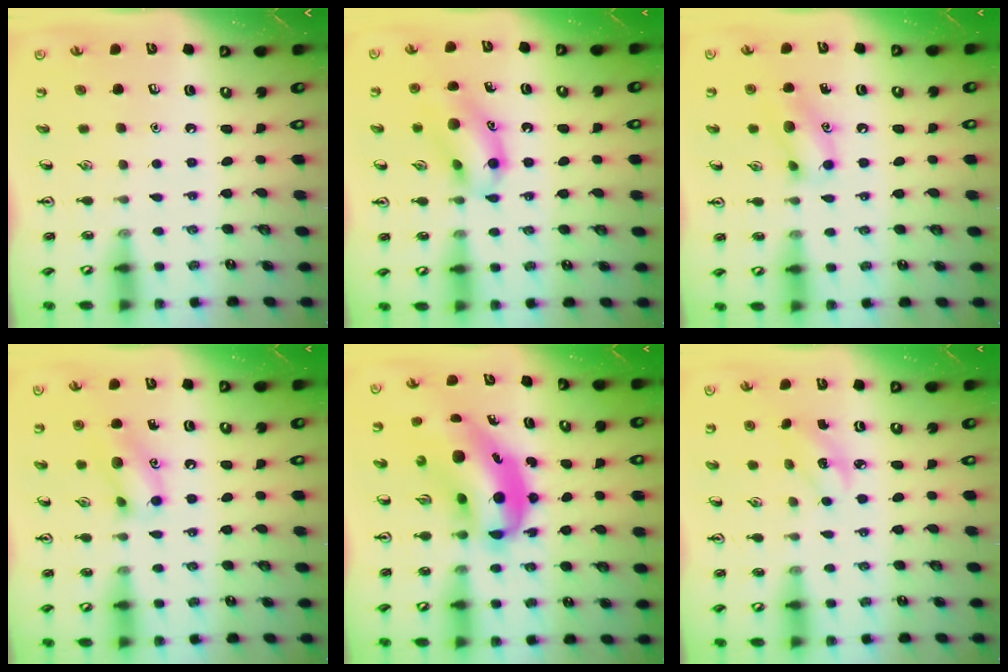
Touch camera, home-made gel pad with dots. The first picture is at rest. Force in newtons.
{"total": 13.4, "press": 13.1, "slide": 2.8}
{"total": 10.8, "press": 10.7, "slide": 1.3}
{"total": 10.8, "press": 10.7, "slide": 1.3}
{"total": 11.7, "press": 11.1, "slide": 3.6}
{"total": 2.7, "press": 2.6, "slide": 0.7}